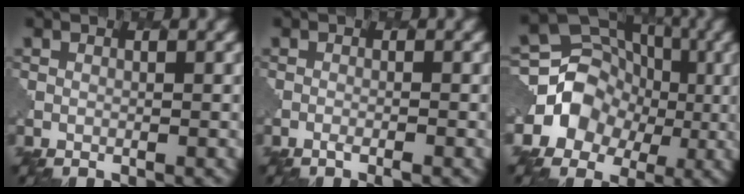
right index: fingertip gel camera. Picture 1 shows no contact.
{"total": 0.9, "force": [-0.6, 0.2, 0.7], "torque": [-0.007, 0.002, -0.013]}
{"total": 6.8, "force": [-0.9, 6.1, 2.9], "torque": [-0.019, 0.010, -0.030]}